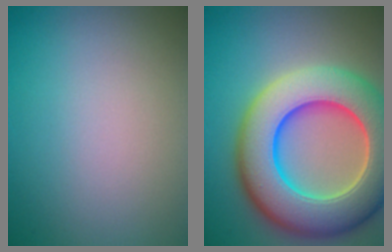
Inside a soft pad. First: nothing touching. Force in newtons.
{"total": 12.6, "press": 12.6, "slide": 0.6}